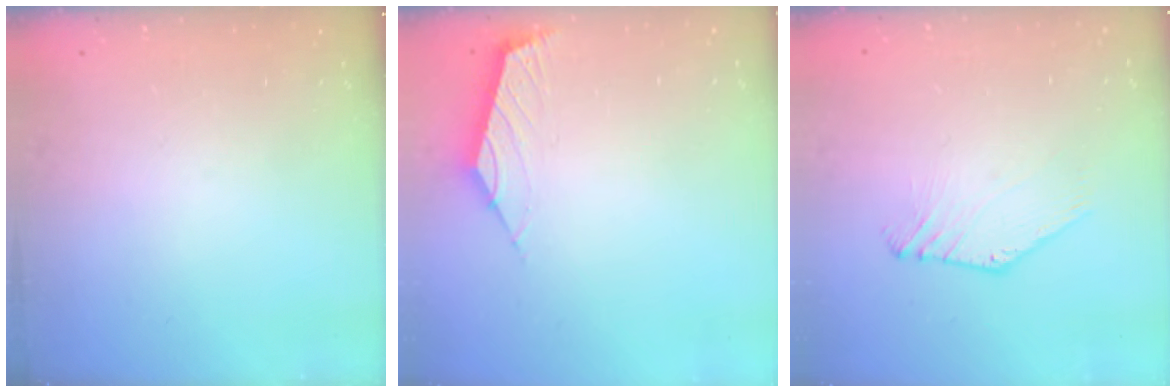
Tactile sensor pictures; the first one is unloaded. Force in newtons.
{"total": 2.4, "press": 2.4, "slide": 0.6}
{"total": 2.1, "press": 2.1, "slide": 0.1}